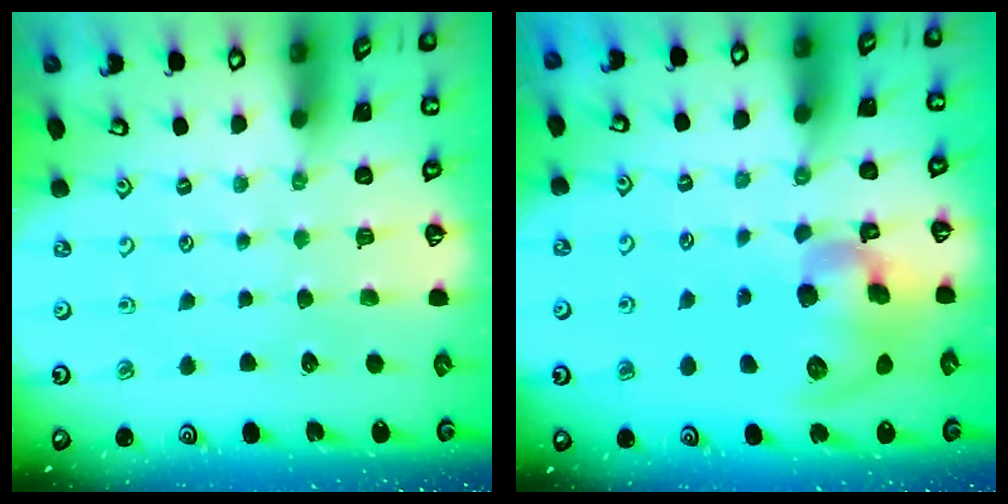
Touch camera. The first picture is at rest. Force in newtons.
{"total": 15.0, "press": 14.8, "slide": 2.4}